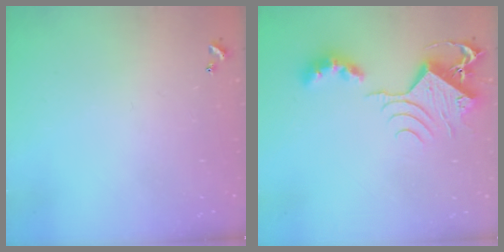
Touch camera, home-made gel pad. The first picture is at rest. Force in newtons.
{"total": 10.1, "press": 10.0, "slide": 1.5}